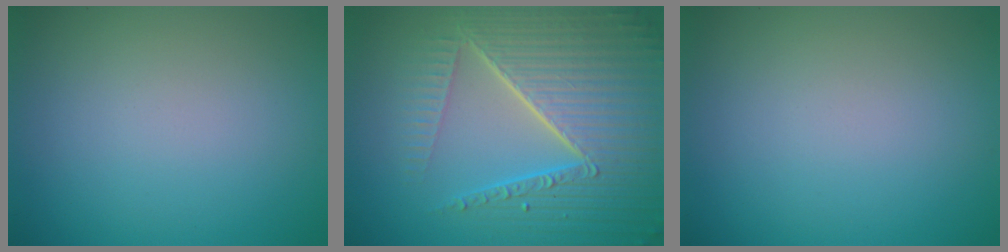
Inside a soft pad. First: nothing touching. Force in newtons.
{"total": 8.6, "press": 6.0, "slide": 6.2}
{"total": 0.0}